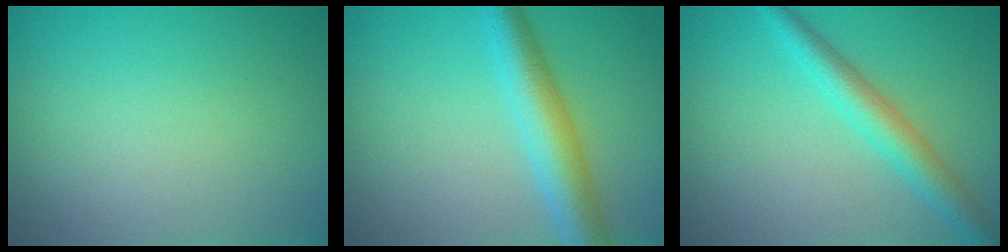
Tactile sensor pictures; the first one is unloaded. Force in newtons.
{"total": 5.1, "press": 5.1, "slide": 0.1}
{"total": 3.6, "press": 3.6, "slide": 0.1}